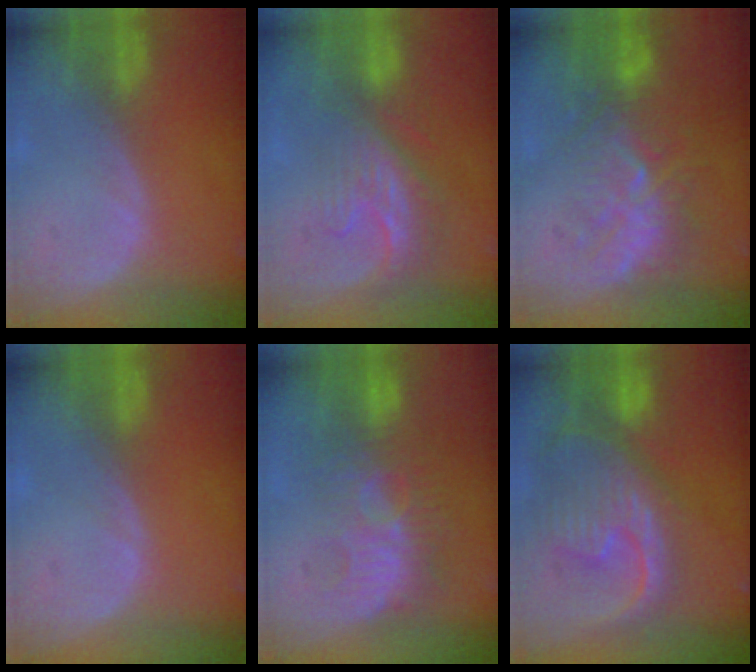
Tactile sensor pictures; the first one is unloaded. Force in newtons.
{"total": 8.7, "press": 7.4, "slide": 4.6}
{"total": 9.7, "press": 9.1, "slide": 3.2}
{"total": 0.0}
{"total": 8.9, "press": 8.5, "slide": 2.6}
{"total": 12.5, "press": 10.7, "slide": 6.5}